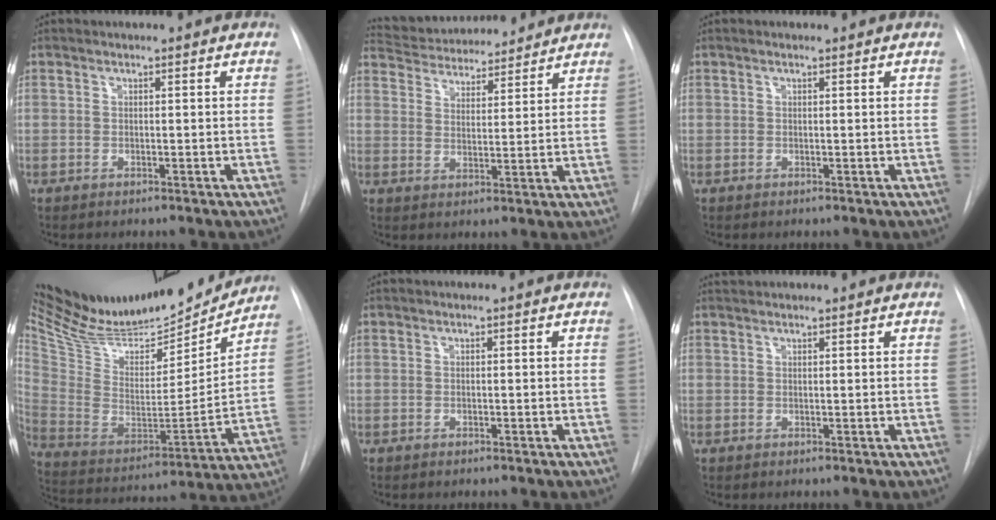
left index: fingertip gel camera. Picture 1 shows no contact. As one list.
[{"total": 14.4, "force": [13.5, 3.1, 3.8], "torque": [-0.061, 0.024, 0.205]}, {"total": 0.6, "force": [0.6, 0.0, 0.3], "torque": [-0.010, 0.010, 0.012]}, {"total": 30.1, "force": [27.3, 7.3, 10.4], "torque": [-0.213, -0.048, 0.420]}, {"total": 0.0}, {"total": 3.4, "force": [3.2, 0.3, 1.0], "torque": [-0.013, 0.034, 0.050]}]